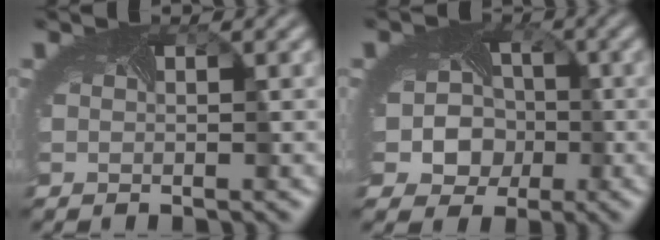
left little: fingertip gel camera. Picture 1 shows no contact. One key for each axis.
{"total": 8.4, "fx": -1.4, "fy": 7.4, "fz": 3.8, "tx": -0.063, "ty": 0.006, "tz": -0.050}